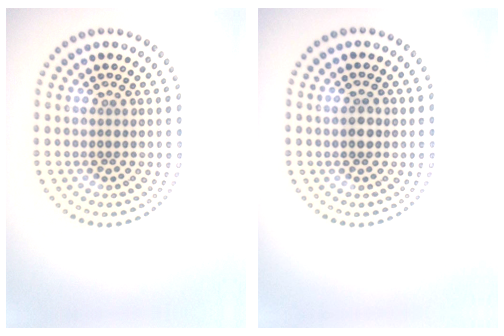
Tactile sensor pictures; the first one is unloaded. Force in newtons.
{"total": 1.7, "press": 1.7, "slide": 0.1}